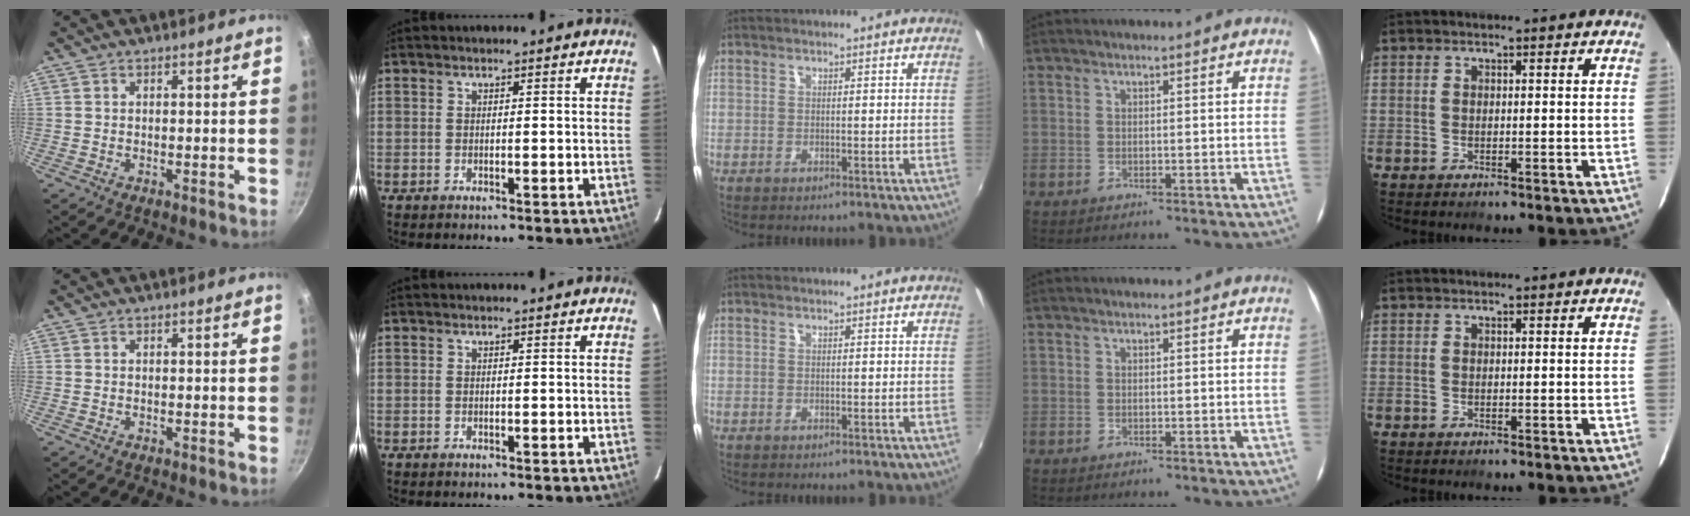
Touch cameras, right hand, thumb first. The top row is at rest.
{}